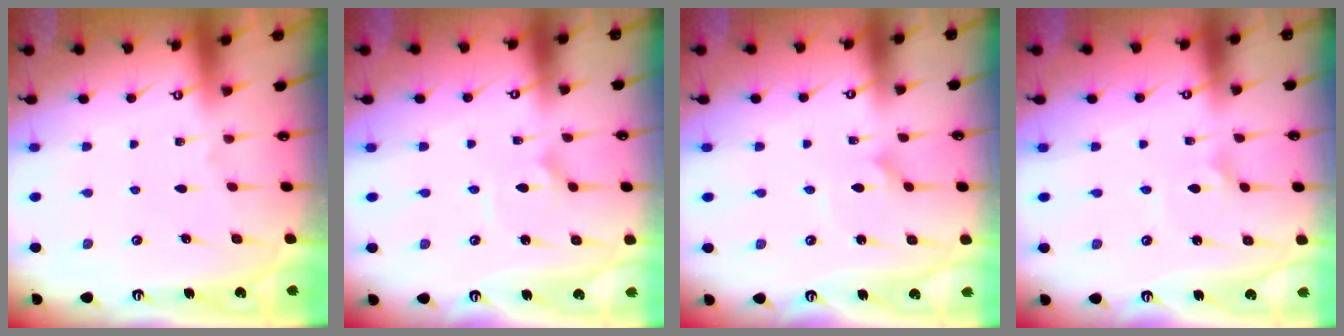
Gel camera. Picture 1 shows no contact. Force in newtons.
{"total": 2.3, "press": 2.3, "slide": 0.3}
{"total": 1.8, "press": 1.8, "slide": 0.1}
{"total": 2.4, "press": 2.4, "slide": 0.2}